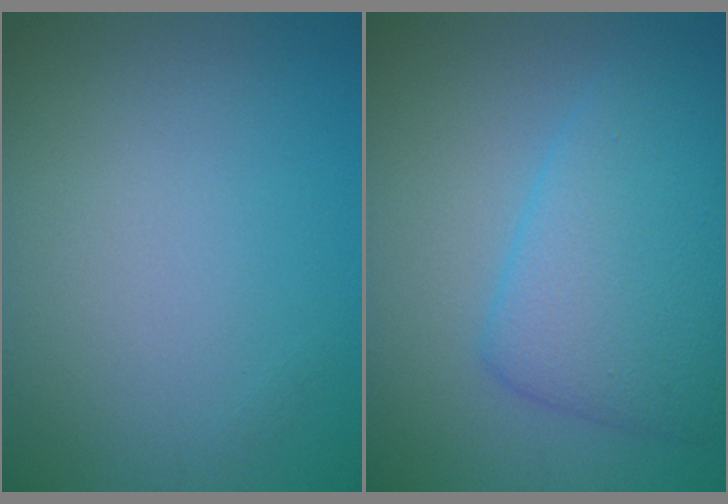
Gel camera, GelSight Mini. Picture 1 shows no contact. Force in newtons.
{"total": 6.1, "press": 6.1, "slide": 0.2}